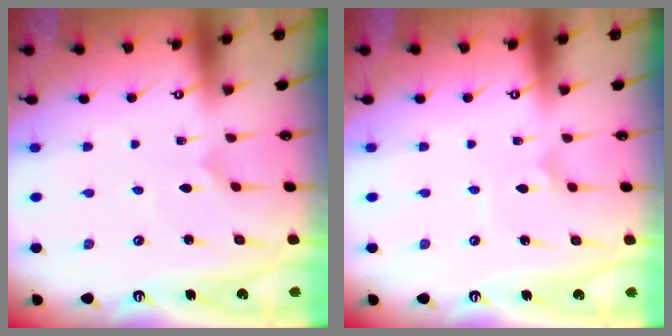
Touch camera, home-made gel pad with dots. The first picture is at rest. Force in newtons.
{"total": 1.8, "press": 1.8, "slide": 0.1}